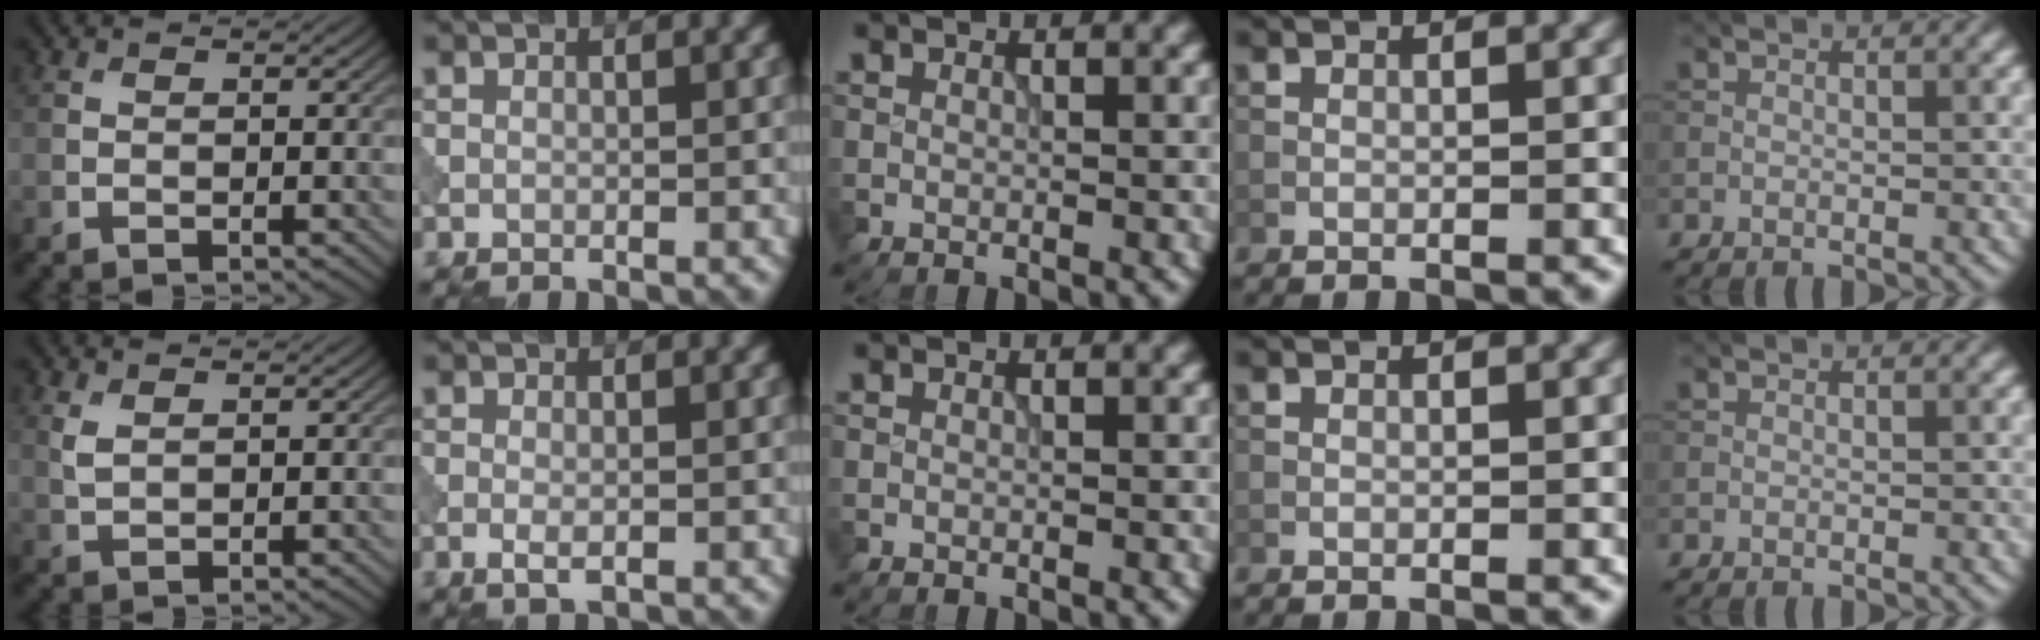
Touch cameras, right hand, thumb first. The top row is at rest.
{"thumb": {"total": 1.7, "force": [0.9, 0.7, 1.2], "torque": [-0.036, -0.001, 0.024]}, "index": {"total": 1.5, "force": [-0.5, 0.5, 1.3], "torque": [-0.029, -0.004, -0.012]}}